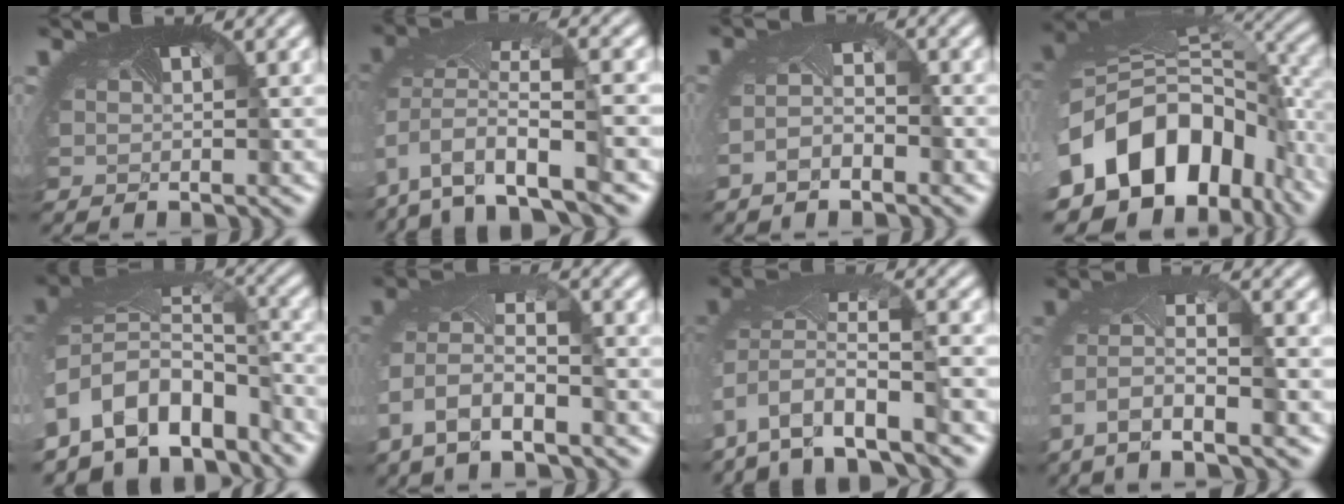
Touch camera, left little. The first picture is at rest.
{"total": 10.7, "force": [-5.0, 4.9, 8.1], "torque": [-0.173, -0.023, -0.069]}
{"total": 2.5, "force": [-1.7, 0.8, 1.7], "torque": [-0.035, -0.007, -0.030]}
{"total": 15.2, "force": [-5.9, 10.5, 9.4], "torque": [-0.190, -0.038, -0.078]}
{"total": 11.3, "force": [-6.0, 7.5, 6.0], "torque": [-0.144, -0.016, -0.092]}
{"total": 7.3, "force": [-3.3, 3.9, 5.3], "torque": [-0.119, -0.018, -0.047]}
{"total": 10.0, "force": [-5.9, 4.3, 6.8], "torque": [-0.151, -0.021, -0.086]}
{"total": 7.3, "force": [-3.9, 2.6, 5.6], "torque": [-0.134, -0.022, -0.064]}